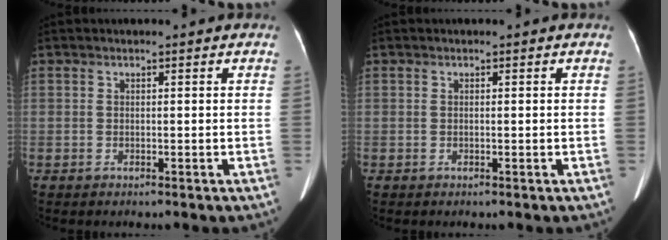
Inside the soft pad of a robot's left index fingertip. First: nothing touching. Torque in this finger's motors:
{"motor_torque": [-0.40, -0.34, -0.17, -0.03]}